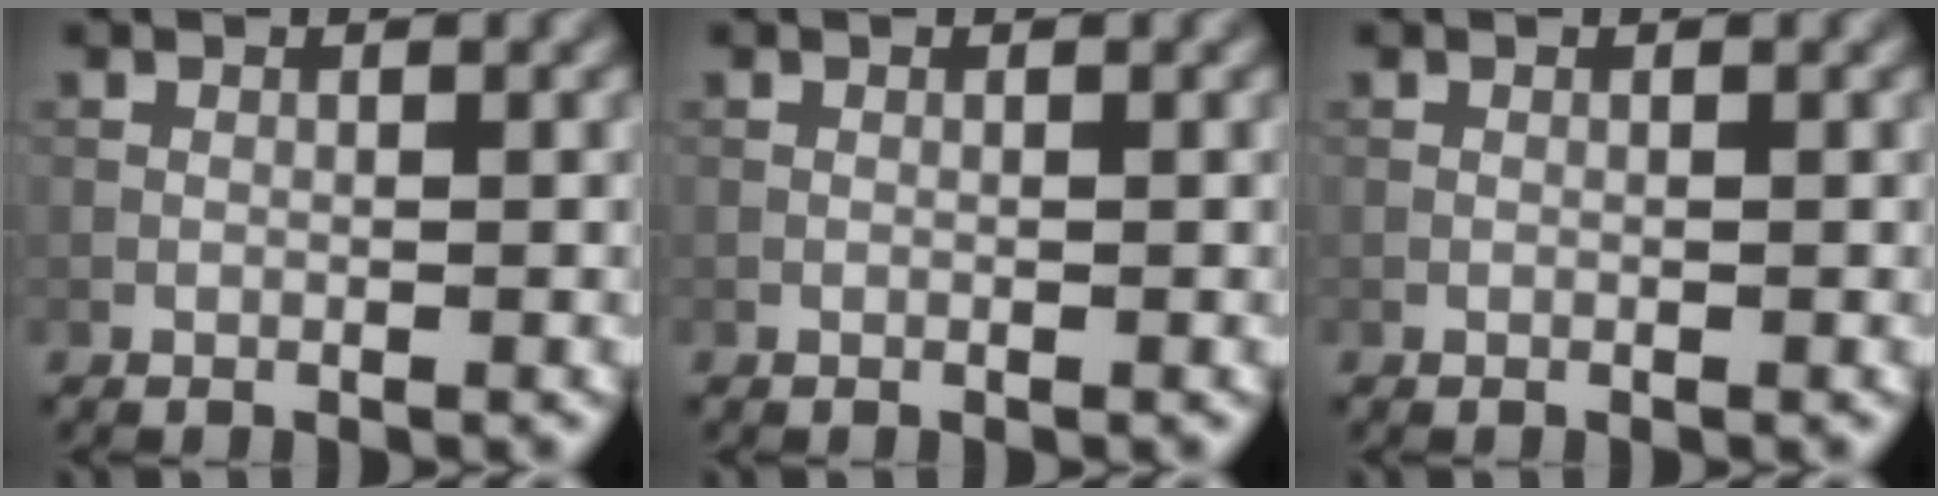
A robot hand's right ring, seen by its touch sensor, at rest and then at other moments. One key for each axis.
{"total": 0.0}
{"total": 0.0}